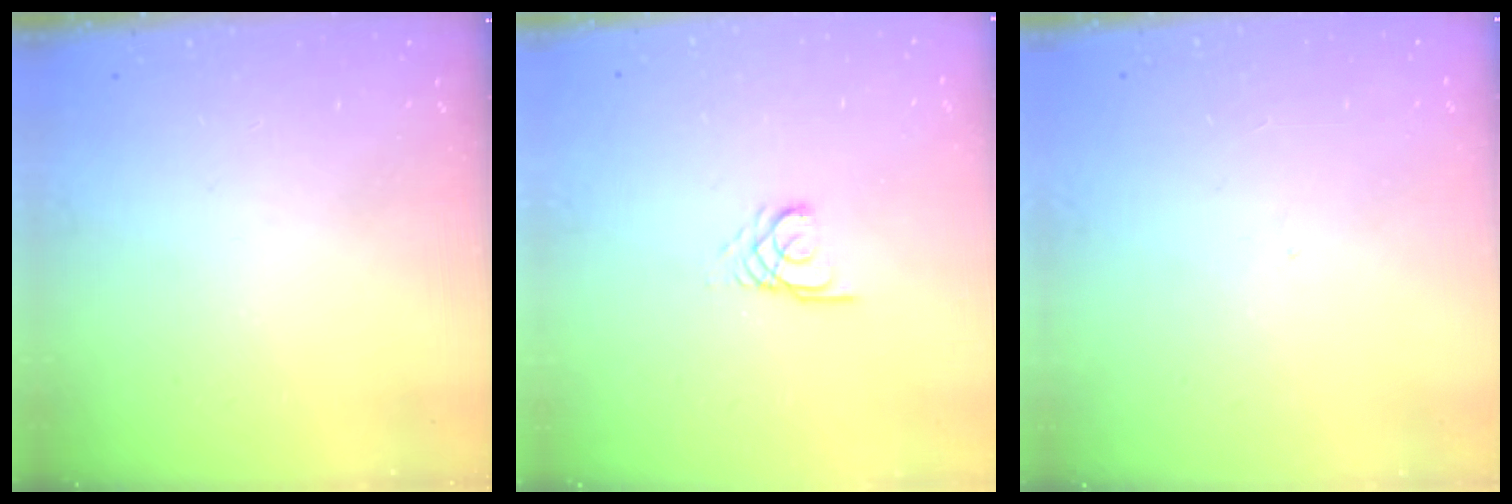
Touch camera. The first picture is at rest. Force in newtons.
{"total": 2.7, "press": 2.7, "slide": 0.3}
{"total": 0.0}